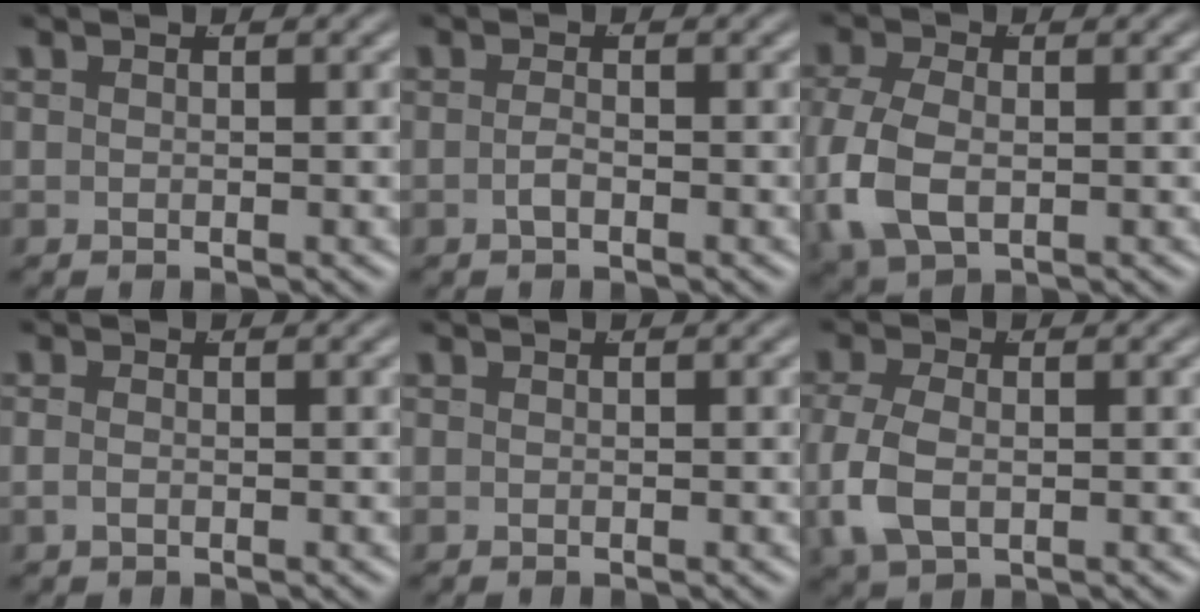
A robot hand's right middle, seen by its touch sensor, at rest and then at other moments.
{"total": 1.1, "force": [-0.9, -0.2, 0.7], "torque": [-0.017, -0.009, -0.012]}
{"total": 4.9, "force": [-0.7, 3.3, 3.5], "torque": [-0.106, -0.021, 0.005]}
{"total": 0.8, "force": [-0.3, 0.2, 0.8], "torque": [-0.023, -0.009, 0.000]}
{"total": 0.0}
{"total": 3.8, "force": [-0.5, 2.5, 2.9], "torque": [-0.087, -0.015, 0.005]}